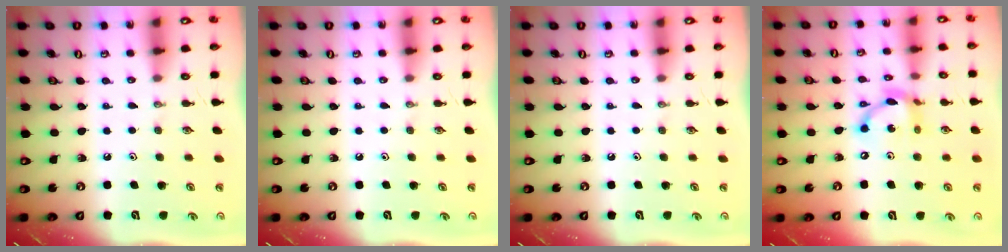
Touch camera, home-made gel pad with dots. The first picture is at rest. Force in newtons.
{"total": 0.0}
{"total": 0.0}
{"total": 11.3, "press": 11.3, "slide": 0.8}